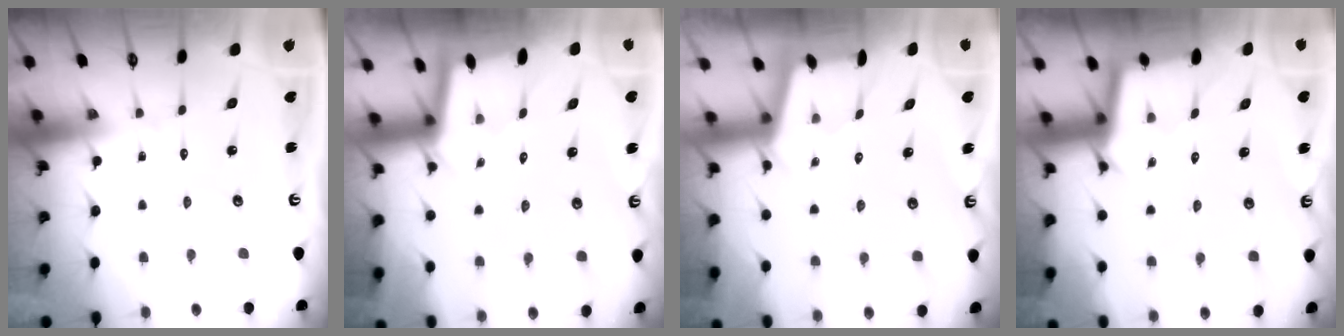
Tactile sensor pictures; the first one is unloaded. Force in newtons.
{"total": 1.9, "press": 1.9, "slide": 0.2}
{"total": 2.5, "press": 2.5, "slide": 0.3}
{"total": 2.6, "press": 2.6, "slide": 0.2}